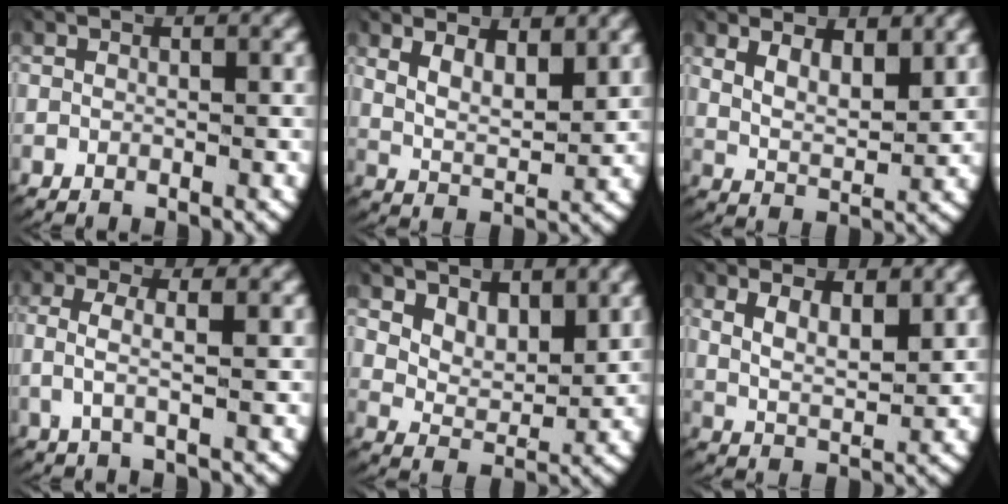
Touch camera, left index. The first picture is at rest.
{"total": 4.6, "force": [1.9, 2.9, 3.0], "torque": [-0.058, -0.013, 0.031]}
{"total": 4.1, "force": [1.9, 2.6, 2.6], "torque": [-0.051, -0.012, 0.032]}
{"total": 3.1, "force": [0.6, 1.1, 2.8], "torque": [-0.071, -0.003, 0.009]}
{"total": 3.9, "force": [2.4, 2.3, 2.1], "torque": [-0.046, -0.013, 0.044]}
{"total": 3.9, "force": [1.6, 2.4, 2.7], "torque": [-0.054, -0.012, 0.028]}